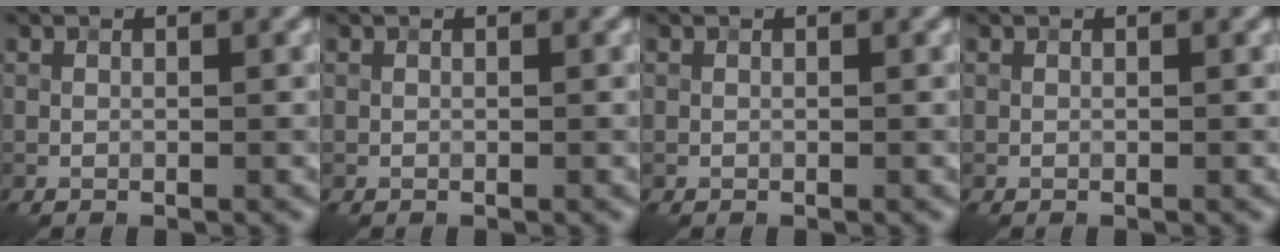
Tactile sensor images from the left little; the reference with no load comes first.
{"total": 0.0}
{"total": 0.0}
{"total": 0.0}